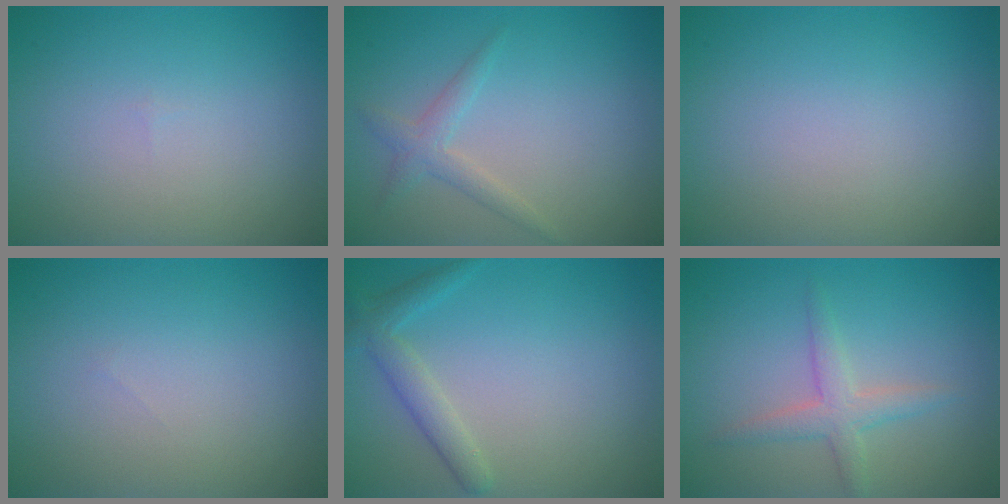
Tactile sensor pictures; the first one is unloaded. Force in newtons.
{"total": 1.8, "press": 1.8, "slide": 0.1}
{"total": 0.0}
{"total": 0.0}
{"total": 2.3, "press": 2.3, "slide": 0.1}
{"total": 2.5, "press": 2.5, "slide": 0.1}